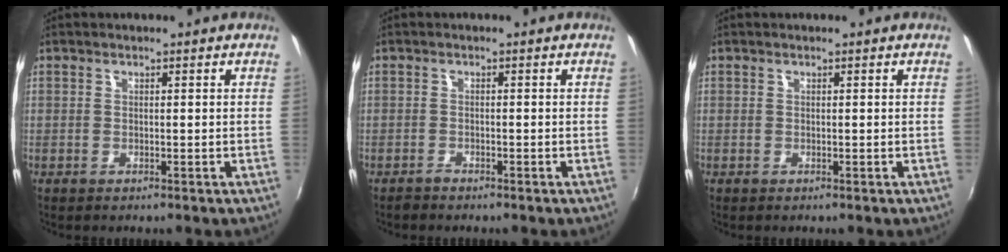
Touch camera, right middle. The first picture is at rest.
{"total": 1.2, "force": [-1.2, 0.3, 0.1], "torque": [-0.005, -0.001, -0.022]}
{"total": 0.0}